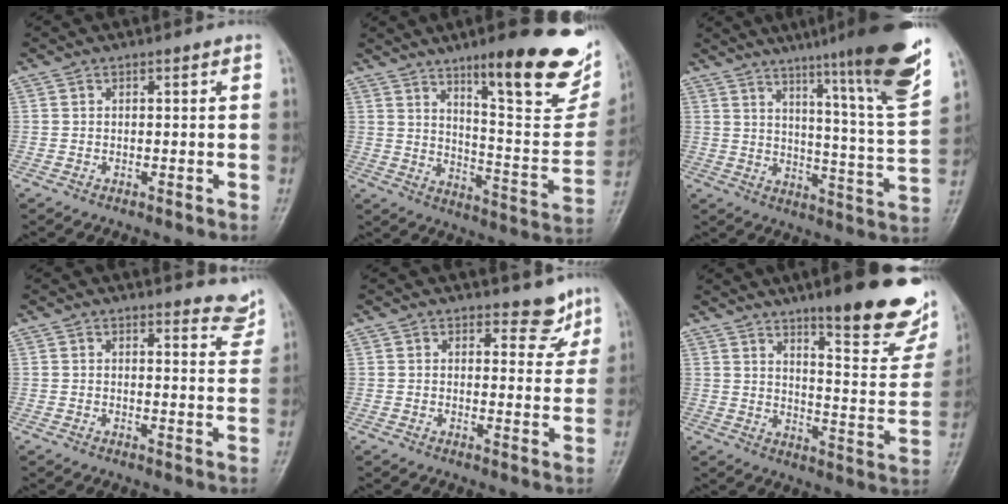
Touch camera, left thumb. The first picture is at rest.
{"total": 24.0, "force": [14.2, 6.0, 18.4], "torque": [-0.208, -0.063, 0.211]}
{"total": 21.4, "force": [15.0, 0.1, 15.3], "torque": [-0.198, -0.094, 0.206]}
{"total": 4.3, "force": [4.2, 1.0, 0.5], "torque": [0.010, -0.038, 0.035]}
{"total": 4.5, "force": [3.7, 2.3, 1.3], "torque": [0.012, -0.028, 0.043]}
{"total": 19.6, "force": [13.2, 4.3, 13.9], "torque": [-0.144, -0.083, 0.181]}